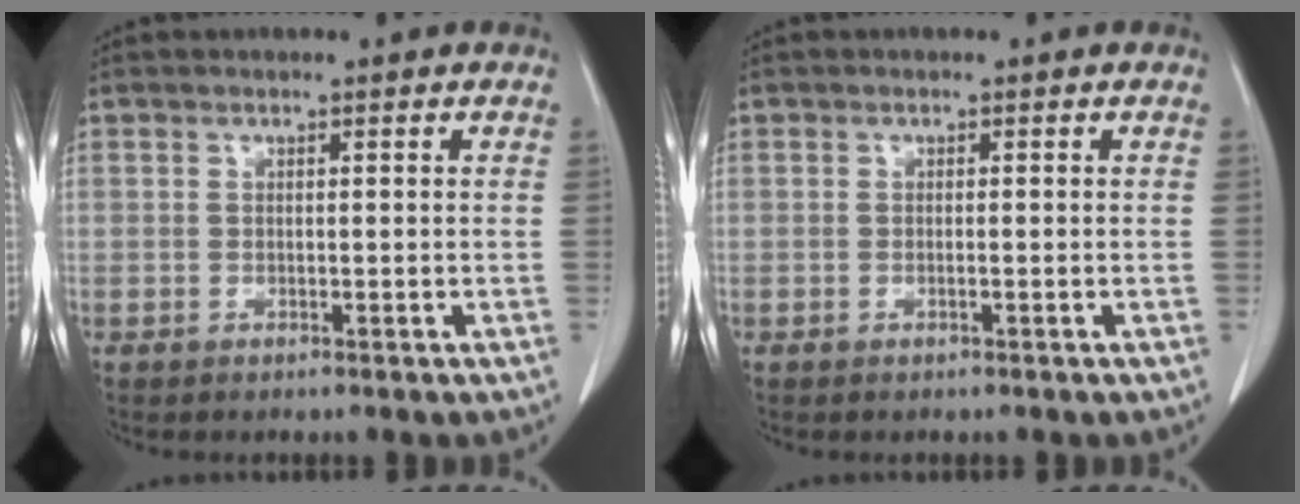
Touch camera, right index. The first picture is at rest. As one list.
[{"total": 0.0}]